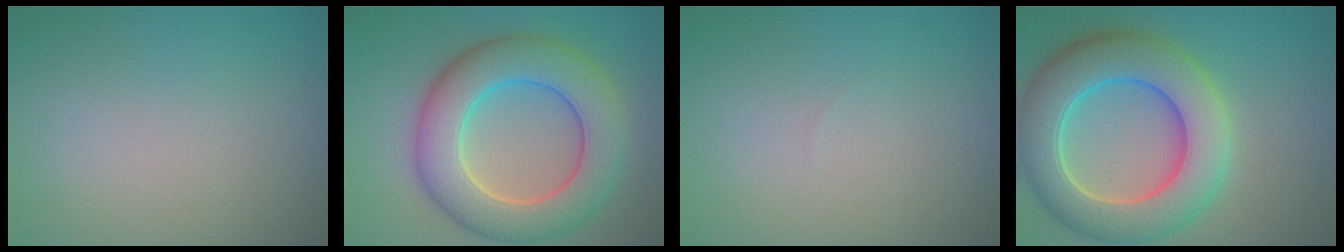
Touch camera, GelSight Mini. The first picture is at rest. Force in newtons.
{"total": 9.6, "press": 9.5, "slide": 0.7}
{"total": 0.0}
{"total": 10.8, "press": 10.8, "slide": 0.8}